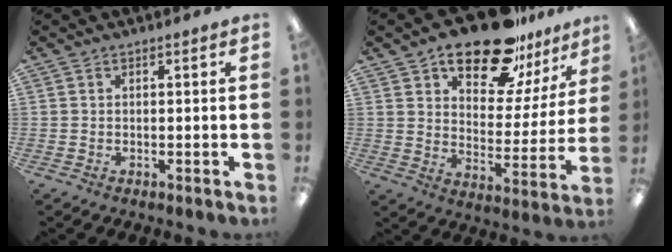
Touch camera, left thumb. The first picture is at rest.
{"total": 19.8, "force": [15.1, 8.0, 9.9], "torque": [-0.155, -0.095, 0.259]}